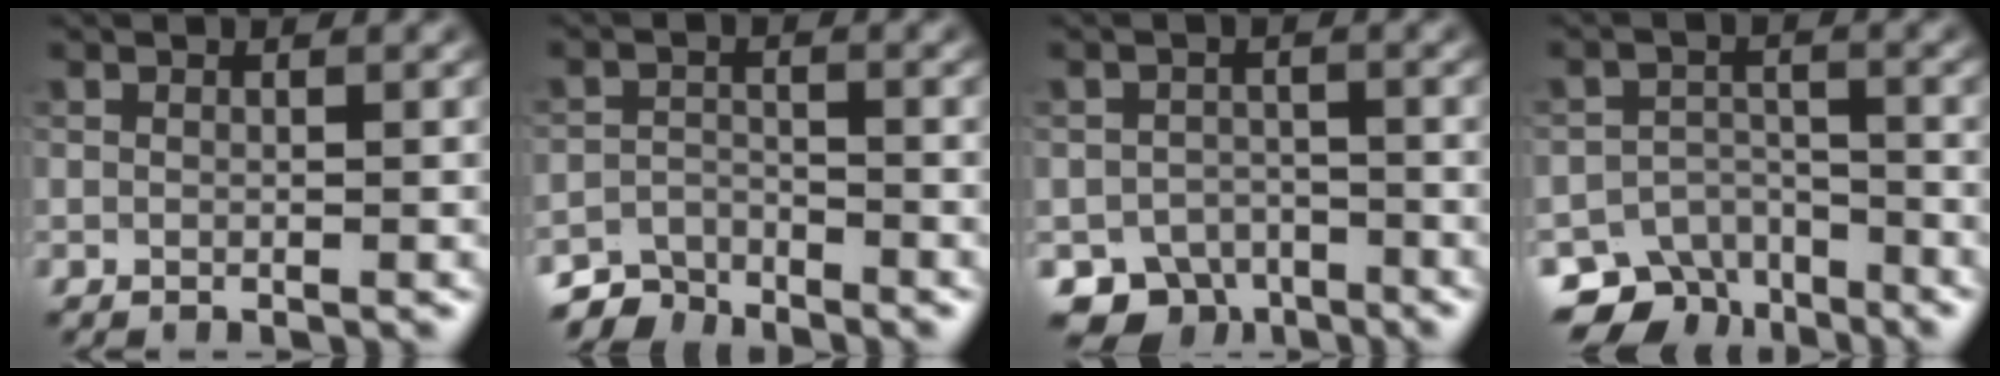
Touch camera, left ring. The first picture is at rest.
{"total": 4.2, "force": [-3.9, 1.3, 0.4], "torque": [-0.002, -0.008, -0.068]}
{"total": 4.6, "force": [-3.6, 2.8, 0.9], "torque": [-0.002, -0.010, -0.057]}
{"total": 6.1, "force": [-4.7, 3.6, 1.4], "torque": [-0.003, -0.013, -0.069]}